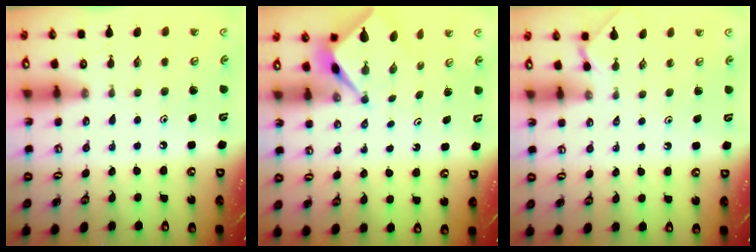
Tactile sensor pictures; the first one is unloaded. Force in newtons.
{"total": 2.5, "press": 2.5, "slide": 0.2}
{"total": 1.4, "press": 1.4, "slide": 0.2}